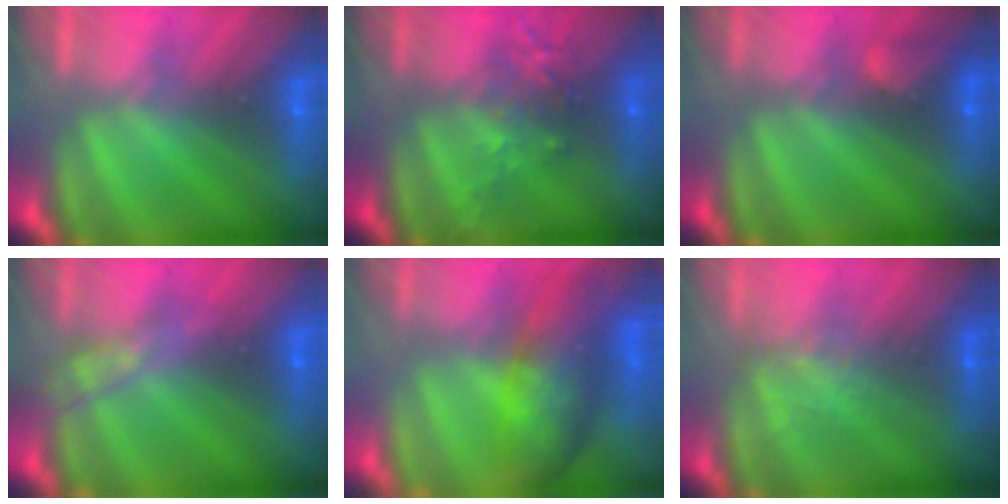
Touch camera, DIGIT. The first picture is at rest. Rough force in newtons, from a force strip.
{"total": 2.5}
{"total": 2.1}
{"total": 3.1}
{"total": 7.6}
{"total": 1.2}